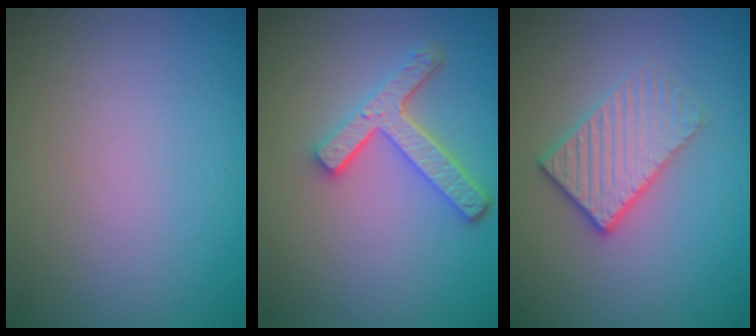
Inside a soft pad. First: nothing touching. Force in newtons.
{"total": 4.2, "press": 3.3, "slide": 2.6}
{"total": 3.2, "press": 2.9, "slide": 1.4}